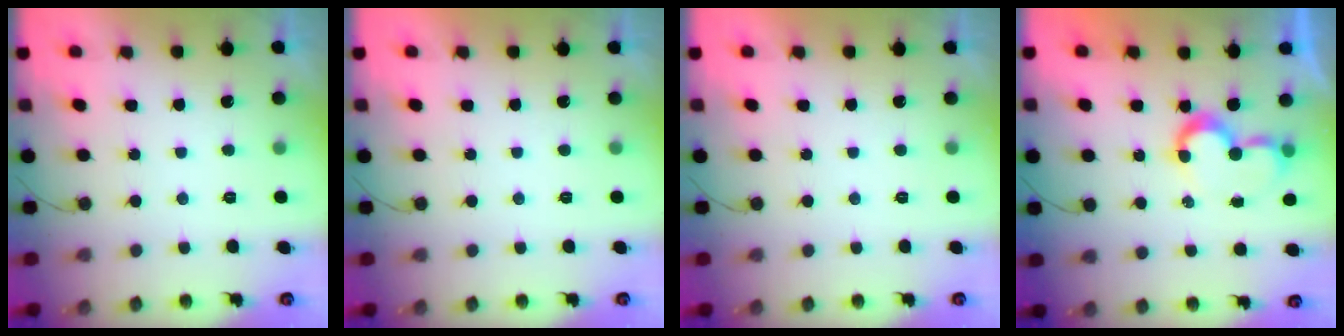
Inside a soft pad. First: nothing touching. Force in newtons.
{"total": 1.7, "press": 1.7, "slide": 0.0}
{"total": 1.8, "press": 1.8, "slide": 0.0}
{"total": 7.7, "press": 7.7, "slide": 0.2}